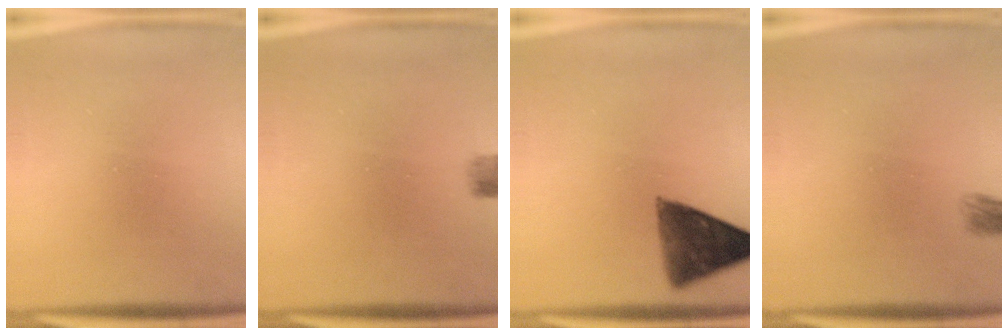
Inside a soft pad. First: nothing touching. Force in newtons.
{"total": 2.2}
{"total": 9.5}
{"total": 1.6}